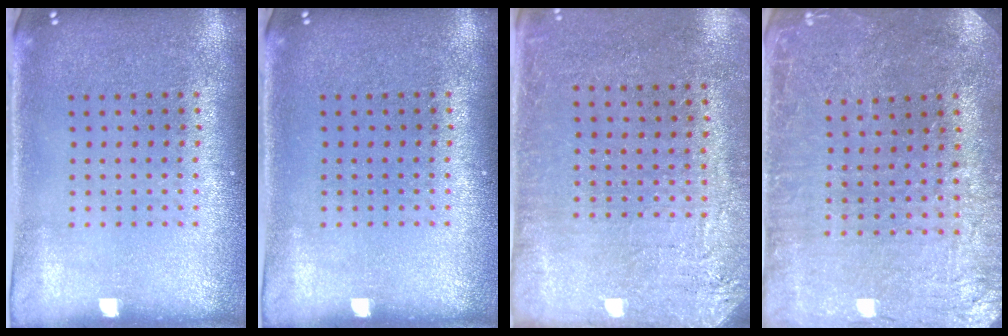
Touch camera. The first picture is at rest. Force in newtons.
{"total": 0.0}
{"total": 2.8, "press": 2.6, "slide": 1.1}
{"total": 1.2, "press": 1.2, "slide": 0.1}